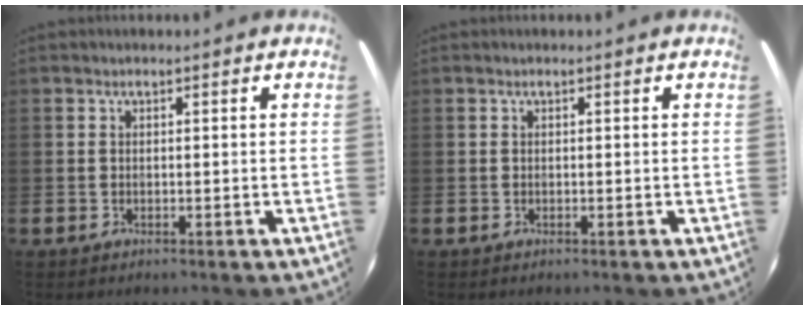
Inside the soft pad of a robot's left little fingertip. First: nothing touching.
{"total": 0.0}